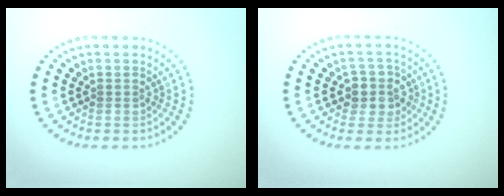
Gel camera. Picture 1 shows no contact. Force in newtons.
{"total": 2.9, "press": 2.6, "slide": 1.3}